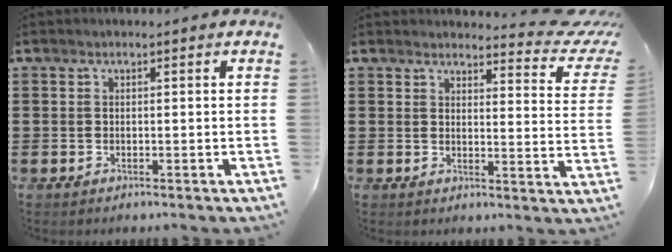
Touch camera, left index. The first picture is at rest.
{"total": 4.1, "force": [3.8, 0.5, 1.6], "torque": [-0.025, -0.028, 0.060]}